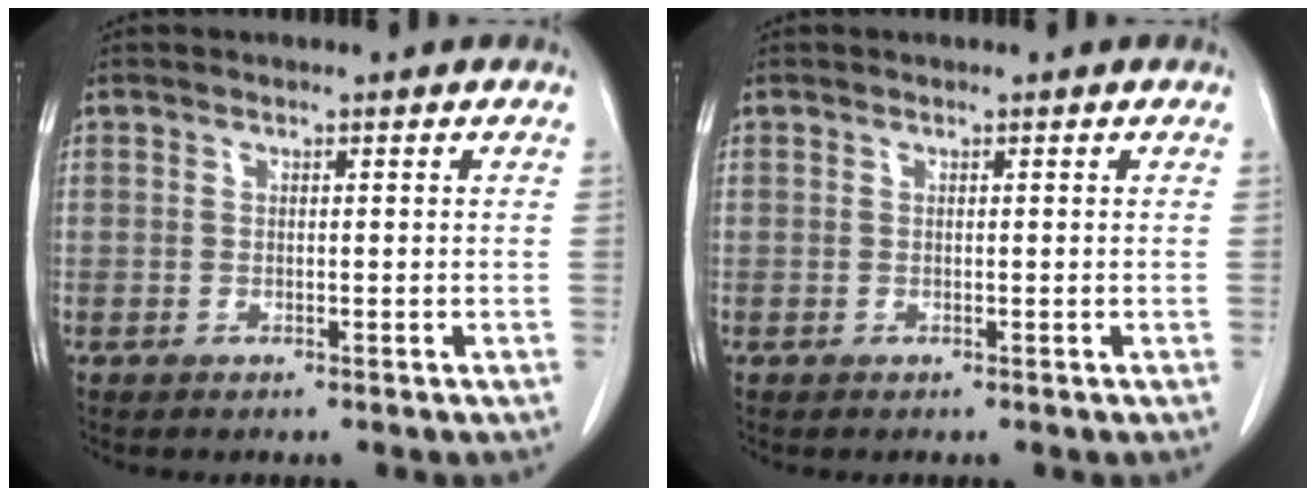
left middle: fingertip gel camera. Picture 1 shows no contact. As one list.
[{"total": 0.0}]